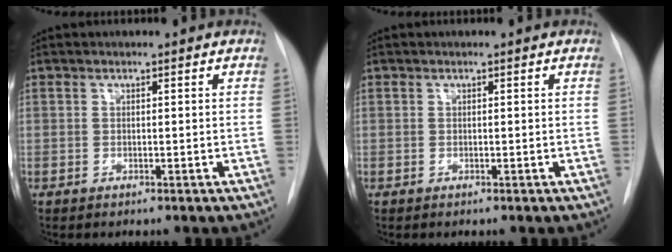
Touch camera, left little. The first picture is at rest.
{"total": 0.0}